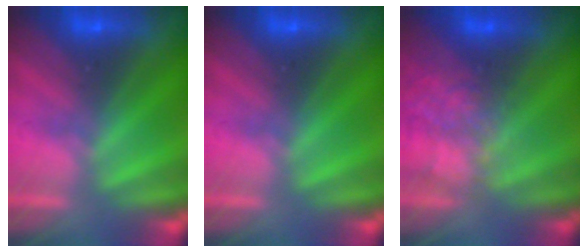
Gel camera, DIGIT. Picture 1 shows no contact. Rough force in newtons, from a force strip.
{"total": 0.0}
{"total": 2.2}